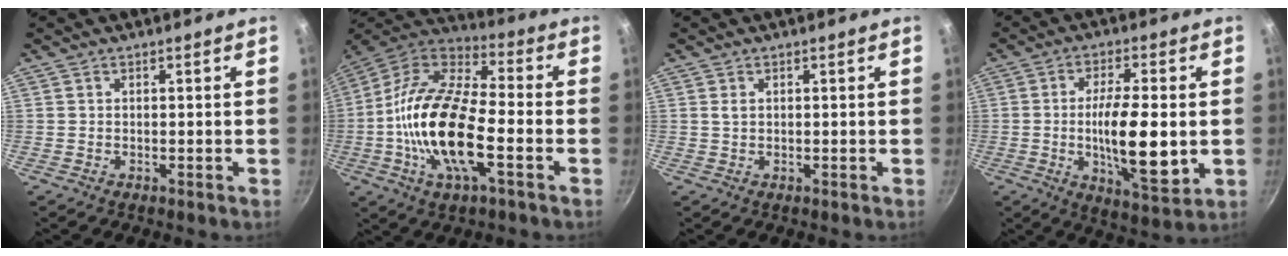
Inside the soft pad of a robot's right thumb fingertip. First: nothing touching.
{"total": 21.0, "force": [-4.6, 8.6, 18.6], "torque": [-0.356, 0.032, -0.106]}
{"total": 1.0, "force": [0.3, 0.6, 0.7], "torque": [-0.013, 0.000, 0.006]}
{"total": 14.6, "force": [-1.3, 4.6, 13.8], "torque": [-0.232, -0.007, -0.018]}